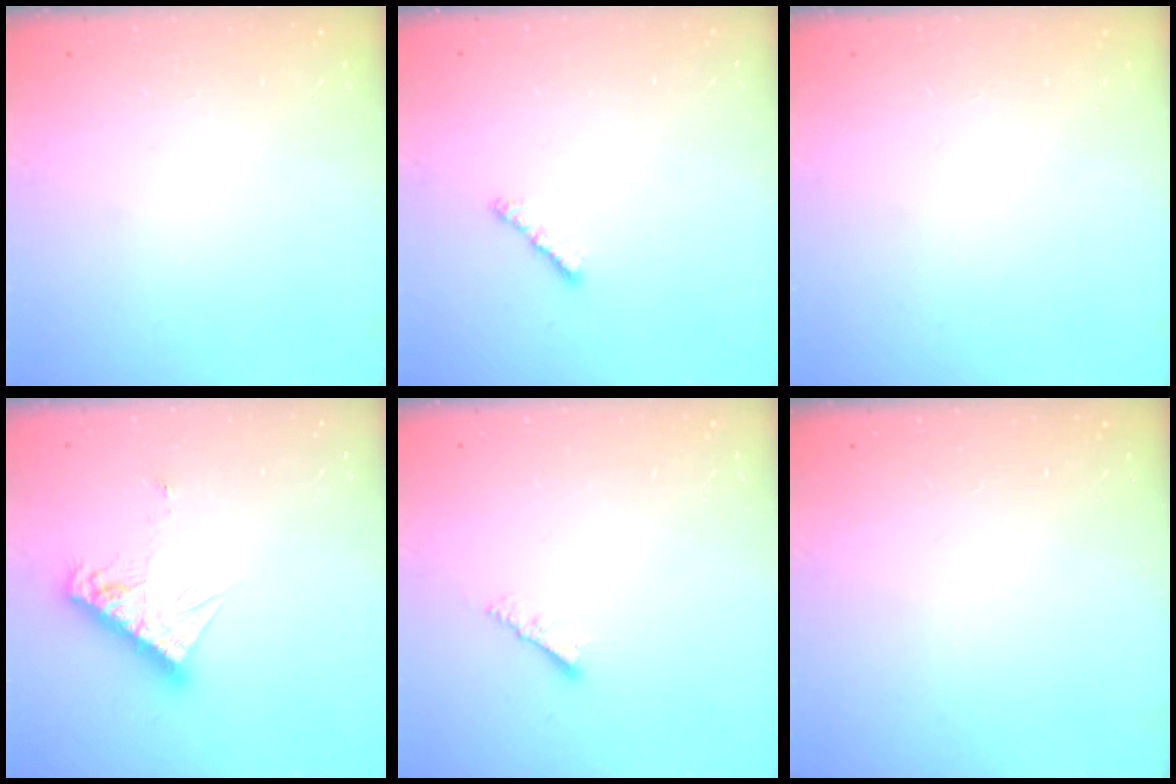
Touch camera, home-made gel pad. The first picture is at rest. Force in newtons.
{"total": 3.0, "press": 2.9, "slide": 0.6}
{"total": 0.0}
{"total": 10.5, "press": 10.4, "slide": 0.9}
{"total": 3.0, "press": 3.0, "slide": 0.1}
{"total": 0.0}